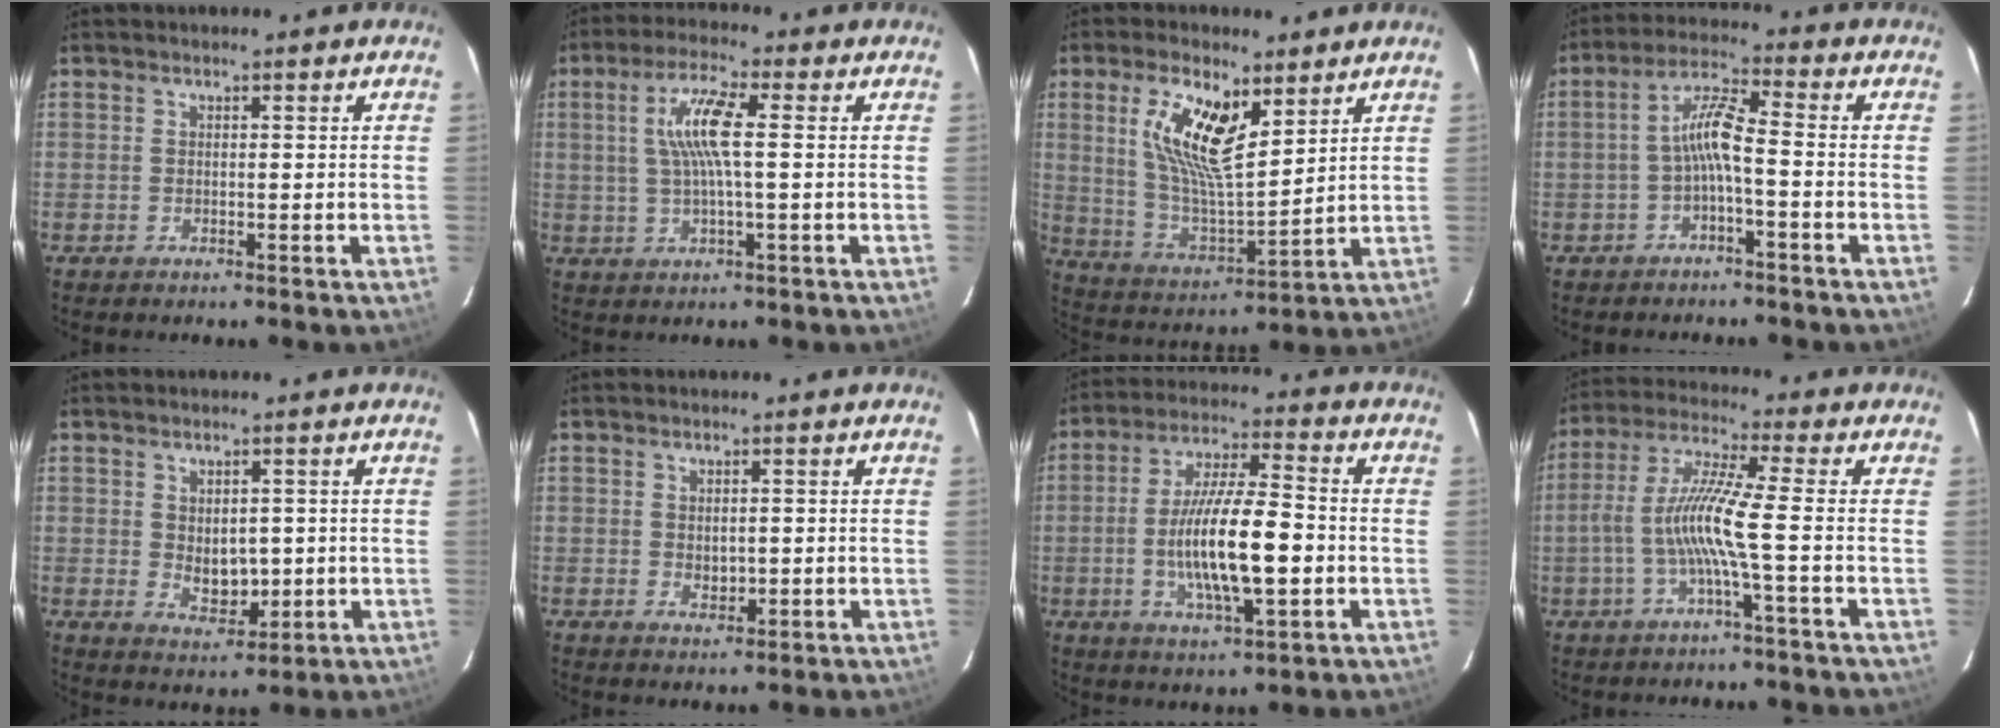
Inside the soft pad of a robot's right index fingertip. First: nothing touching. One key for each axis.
{"total": 8.0, "fx": 1.1, "fy": 1.0, "fz": 7.9, "tx": -0.153, "ty": 0.008, "tz": 0.021}
{"total": 13.7, "fx": 6.2, "fy": 5.1, "fz": 11.1, "tx": -0.217, "ty": 0.006, "tz": 0.126}
{"total": 5.6, "fx": -2.0, "fy": 0.5, "fz": 5.2, "tx": -0.118, "ty": 0.018, "tz": -0.036}
{"total": 5.3, "fx": 0.2, "fy": 3.7, "fz": 3.8, "tx": -0.061, "ty": -0.008, "tz": 0.016}
{"total": 2.2, "fx": 0.1, "fy": 1.7, "fz": 1.4, "tx": -0.021, "ty": -0.001, "tz": 0.007}
{"total": 14.8, "fx": -2.5, "fy": 3.6, "fz": 14.1, "tx": -0.261, "ty": -0.007, "tz": -0.043}
{"total": 9.2, "fx": -2.2, "fy": -0.8, "fz": 8.9, "tx": -0.188, "ty": 0.004, "tz": -0.042}